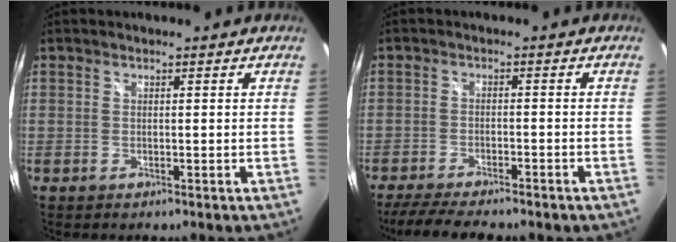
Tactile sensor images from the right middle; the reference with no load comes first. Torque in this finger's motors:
{"motor_torque": [1.09, -1.04, 0.15, 0.09]}